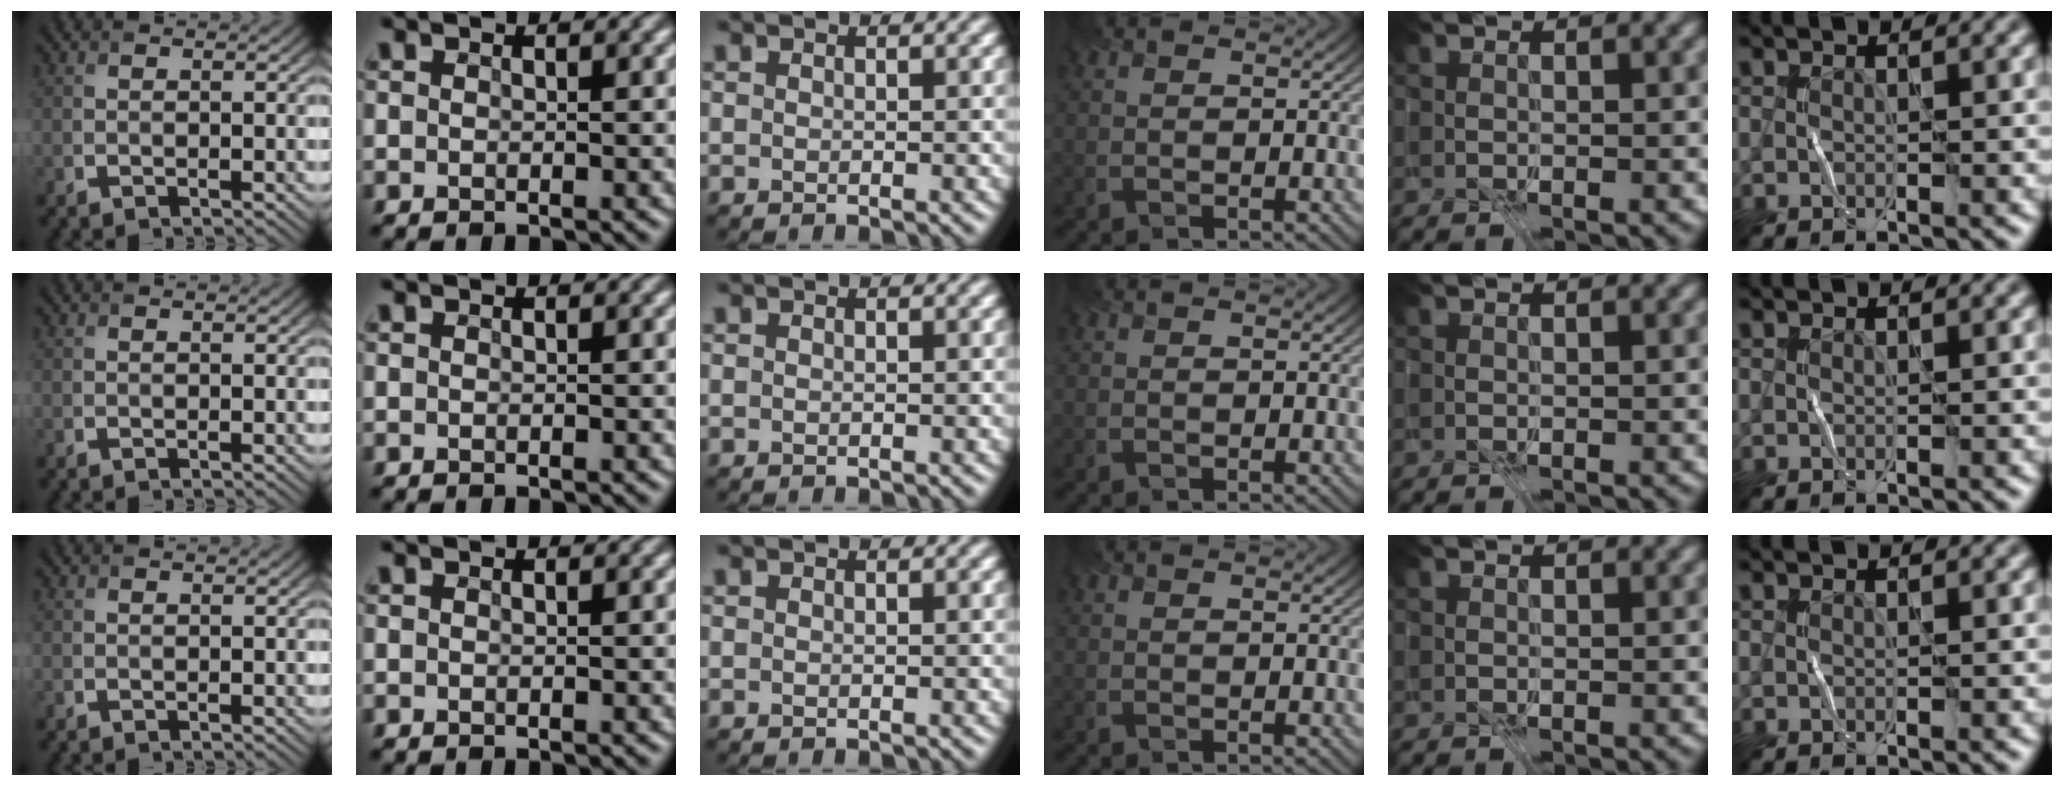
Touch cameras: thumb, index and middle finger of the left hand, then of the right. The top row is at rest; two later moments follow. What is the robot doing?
{"motion": "fold", "object": "file"}